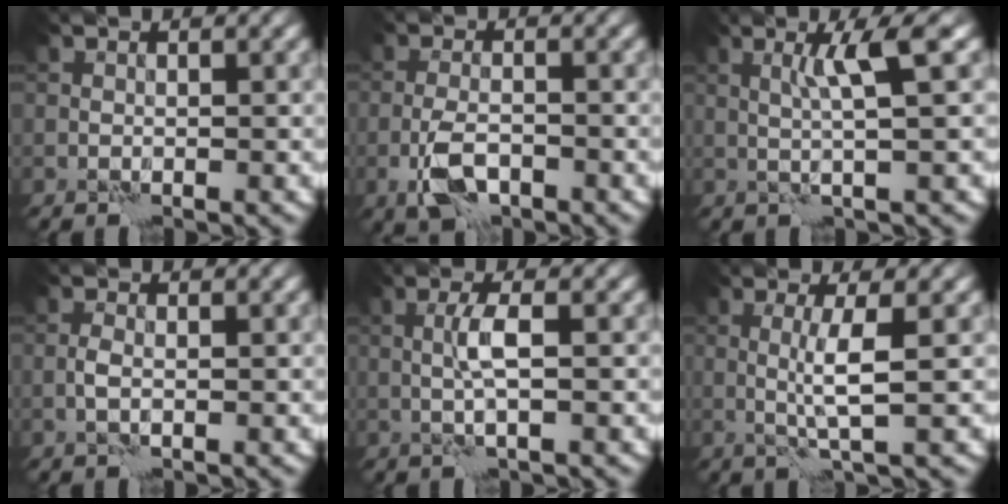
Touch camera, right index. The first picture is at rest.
{"total": 3.8, "force": [-2.0, 1.6, 2.8], "torque": [-0.056, 0.001, -0.043]}
{"total": 3.6, "force": [1.0, 0.2, 3.4], "torque": [-0.057, 0.006, 0.018]}
{"total": 1.1, "force": [-0.3, 0.5, 0.9], "torque": [-0.024, 0.004, -0.008]}
{"total": 2.3, "force": [0.1, 0.3, 2.3], "torque": [-0.048, 0.008, 0.002]}
{"total": 3.1, "force": [0.3, 0.3, 3.1], "torque": [-0.059, 0.002, 0.005]}